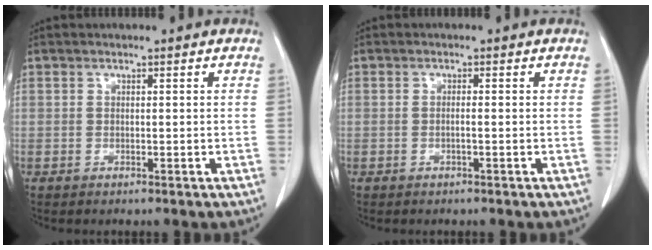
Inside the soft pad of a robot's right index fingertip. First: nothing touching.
{"total": 0.8, "force": [-0.2, 0.0, 0.8], "torque": [-0.016, 0.001, -0.002]}